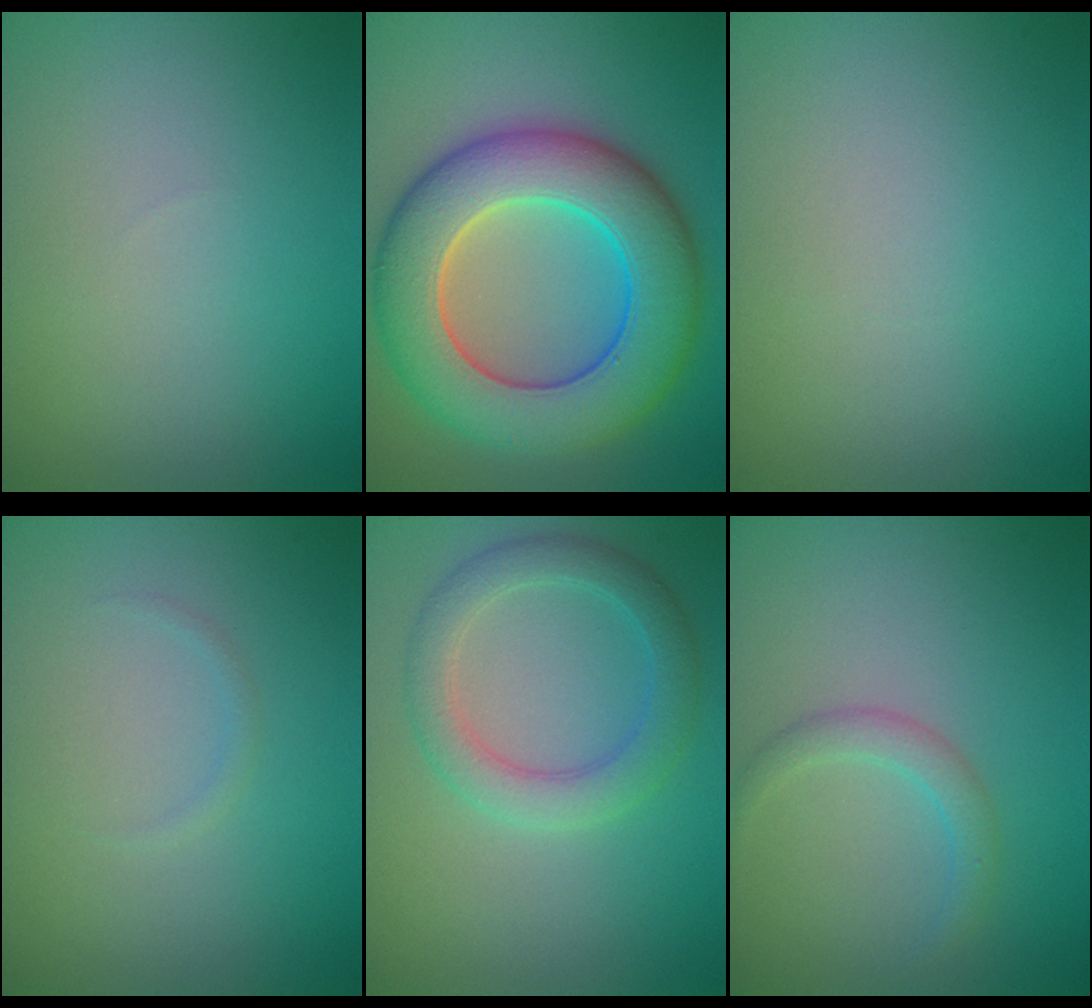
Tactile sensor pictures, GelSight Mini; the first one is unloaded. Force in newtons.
{"total": 11.2, "press": 11.2, "slide": 0.3}
{"total": 0.0}
{"total": 0.5, "press": 0.5, "slide": 0.0}
{"total": 3.6, "press": 3.6, "slide": 0.1}
{"total": 1.7, "press": 1.7, "slide": 0.0}